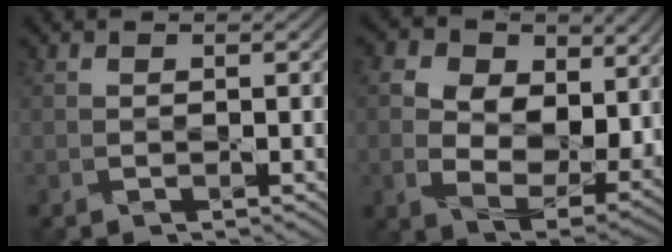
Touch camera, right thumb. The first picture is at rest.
{"total": 12.1, "force": [3.3, 8.6, 7.9], "torque": [-0.182, -0.013, 0.054]}